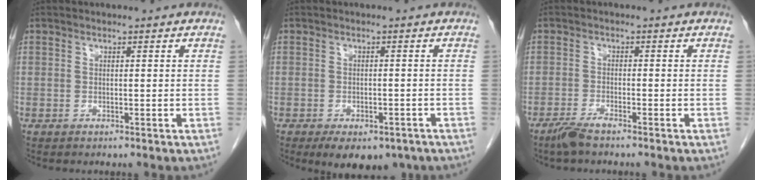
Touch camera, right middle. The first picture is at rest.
{"total": 8.6, "force": [-6.1, 4.0, 4.5], "torque": [-0.053, -0.002, -0.082]}
{"total": 3.0, "force": [-2.4, 0.2, 1.7], "torque": [-0.041, -0.006, -0.050]}